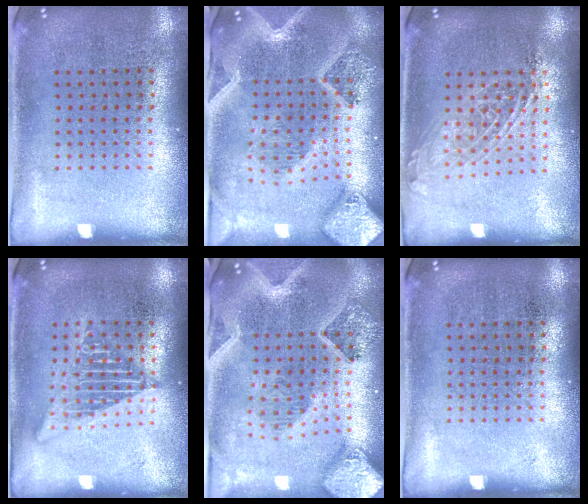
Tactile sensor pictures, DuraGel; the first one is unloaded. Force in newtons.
{"total": 3.6, "press": 3.0, "slide": 2.1}
{"total": 1.6, "press": 1.3, "slide": 0.8}
{"total": 2.6, "press": 2.6, "slide": 0.3}
{"total": 3.0, "press": 2.6, "slide": 1.6}
{"total": 0.0}